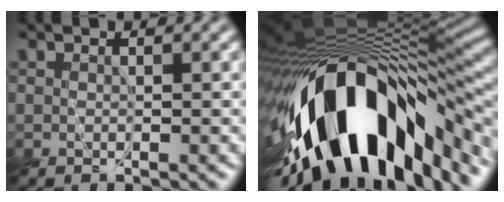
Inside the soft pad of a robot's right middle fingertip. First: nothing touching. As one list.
[{"total": 16.4, "force": [-7.1, 7.2, 12.9], "torque": [-0.210, 0.002, -0.115]}]